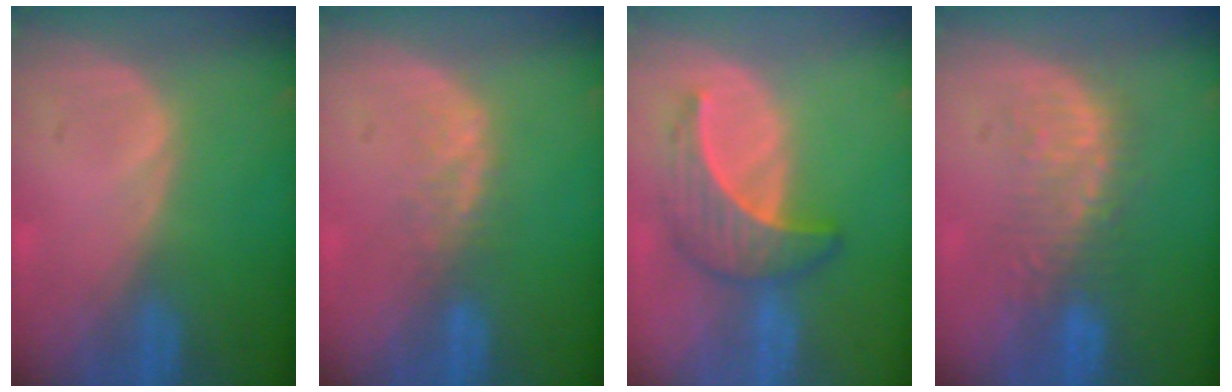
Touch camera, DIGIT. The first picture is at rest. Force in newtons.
{"total": 2.3, "press": 2.3, "slide": 0.5}
{"total": 6.6, "press": 6.3, "slide": 2.1}
{"total": 6.0, "press": 5.8, "slide": 1.4}